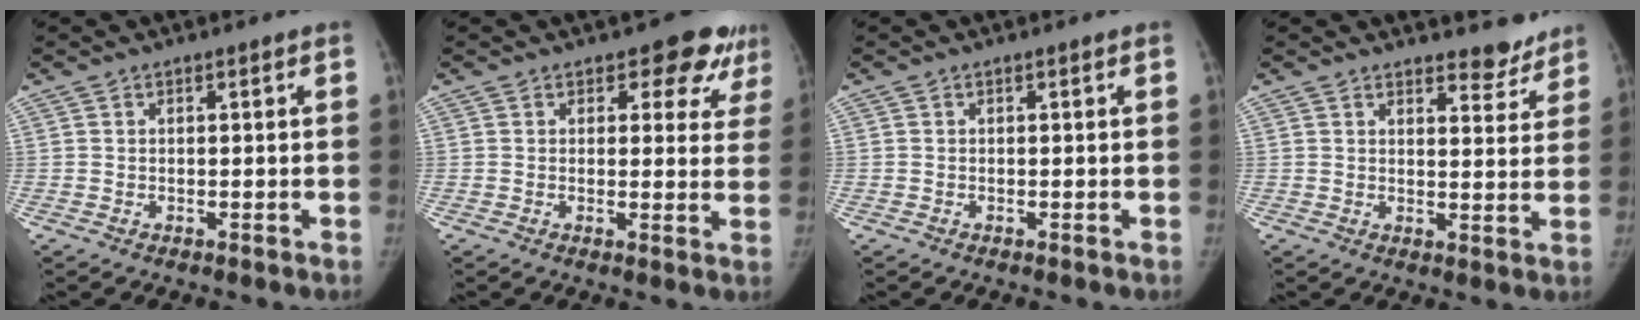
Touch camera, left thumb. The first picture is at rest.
{"total": 8.8, "force": [6.2, 4.9, 4.0], "torque": [0.002, -0.028, 0.059]}
{"total": 0.0}
{"total": 3.9, "force": [3.5, 1.4, 1.1], "torque": [0.003, -0.028, 0.043]}